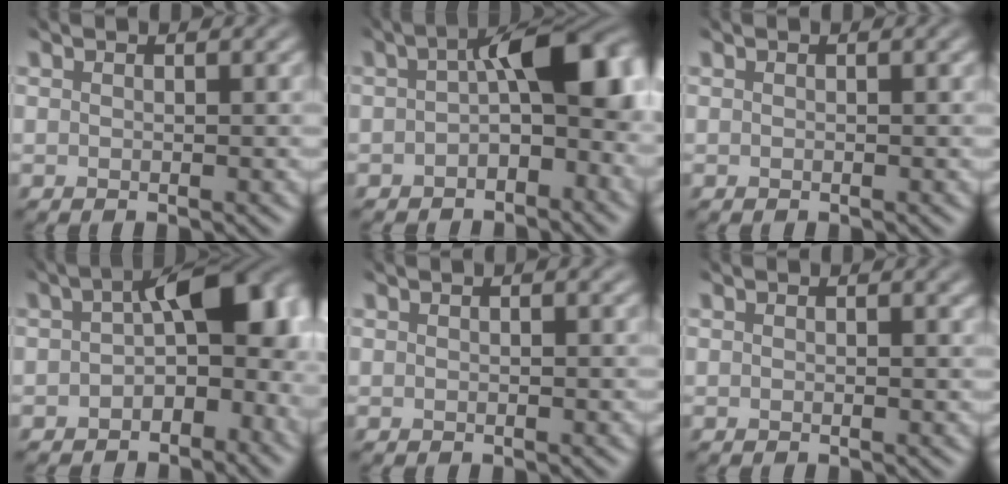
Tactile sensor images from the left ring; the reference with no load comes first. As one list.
[{"total": 10.1, "force": [-0.2, 5.7, 8.4], "torque": [-0.111, 0.003, -0.012]}, {"total": 0.6, "force": [0.2, 0.2, 0.6], "torque": [-0.011, 0.000, 0.005]}, {"total": 11.5, "force": [-0.7, 6.9, 9.2], "torque": [-0.124, -0.005, -0.016]}, {"total": 1.1, "force": [0.5, 0.4, 0.9], "torque": [-0.019, 0.003, 0.012]}, {"total": 1.2, "force": [0.7, 0.5, 0.9], "torque": [-0.013, 0.005, 0.007]}]